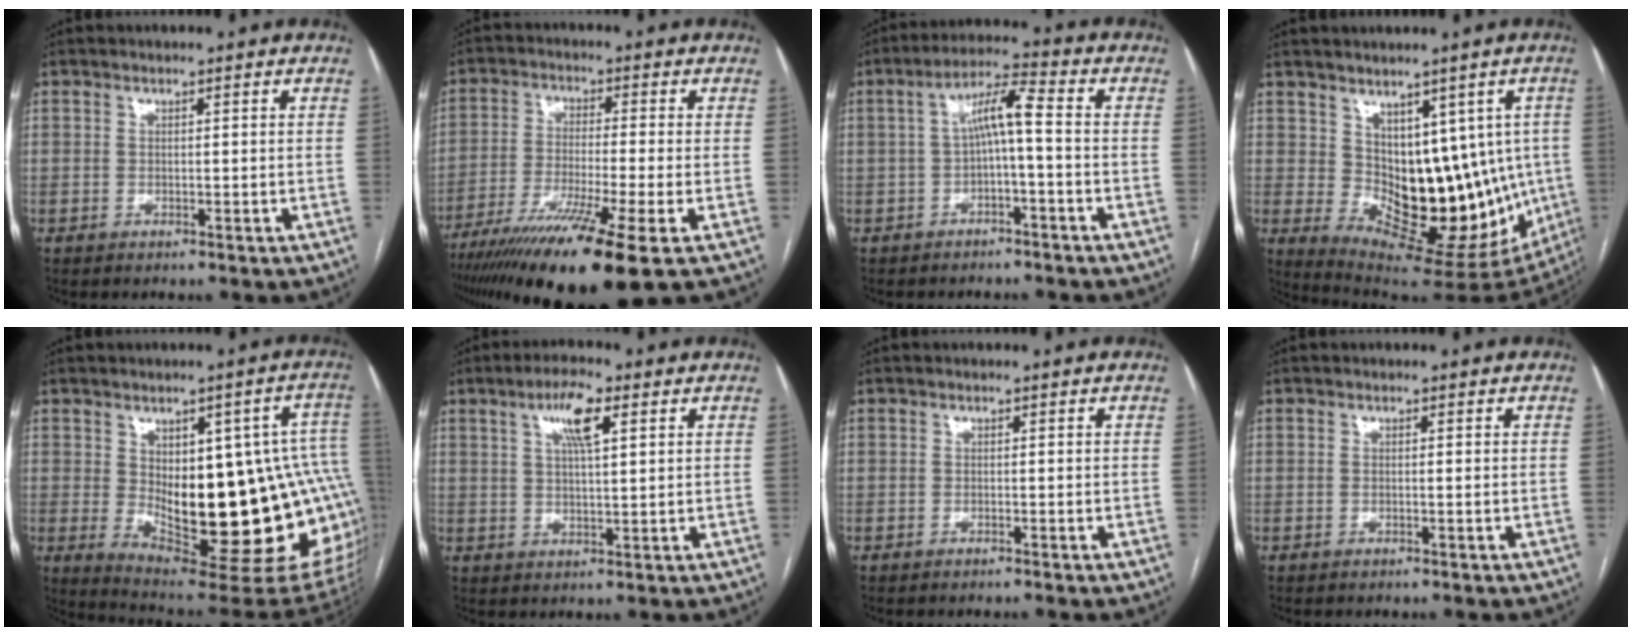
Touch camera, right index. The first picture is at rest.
{"total": 14.9, "force": [-9.6, -0.7, 11.4], "torque": [-0.199, -0.044, -0.165]}
{"total": 6.1, "force": [-0.5, 0.7, 6.1], "torque": [-0.106, 0.031, -0.009]}
{"total": 15.7, "force": [0.5, 8.7, 13.1], "torque": [-0.153, 0.004, 0.033]}
{"total": 26.4, "force": [-1.3, 7.7, 25.2], "torque": [-0.267, 0.003, 0.007]}
{"total": 6.3, "force": [2.9, 1.2, 5.5], "torque": [-0.101, 0.007, 0.048]}
{"total": 0.0}
{"total": 0.0}